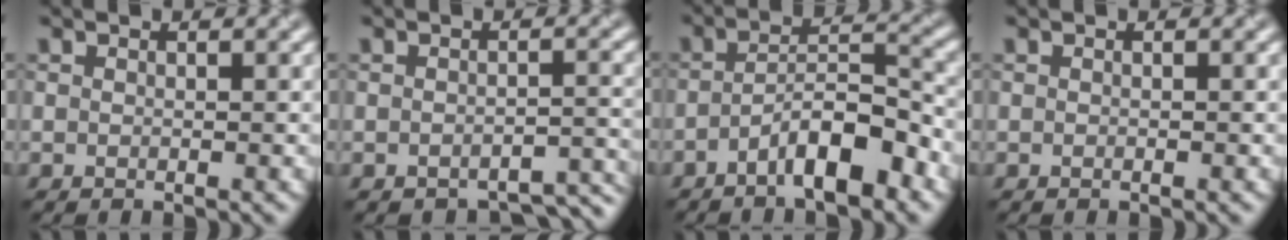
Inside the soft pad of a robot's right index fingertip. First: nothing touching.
{"total": 3.3, "force": [-2.9, 1.0, 1.2], "torque": [-0.014, -0.006, -0.032]}
{"total": 5.6, "force": [-3.2, 1.4, 4.4], "torque": [-0.077, 0.014, -0.055]}
{"total": 0.0}